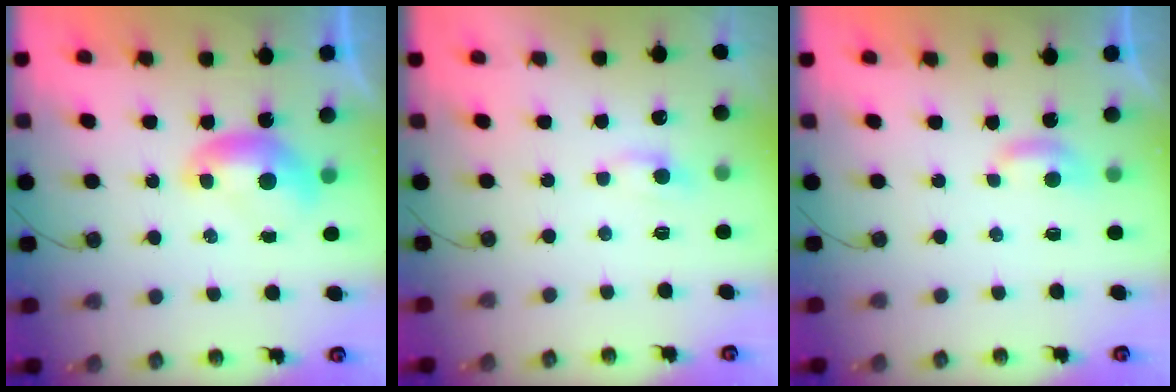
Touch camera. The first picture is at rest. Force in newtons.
{"total": 1.5, "press": 1.4, "slide": 0.4}
{"total": 2.7, "press": 2.7, "slide": 0.4}